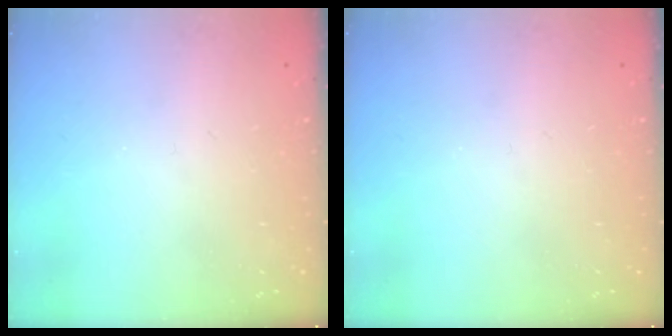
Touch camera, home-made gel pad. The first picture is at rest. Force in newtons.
{"total": 0.0}